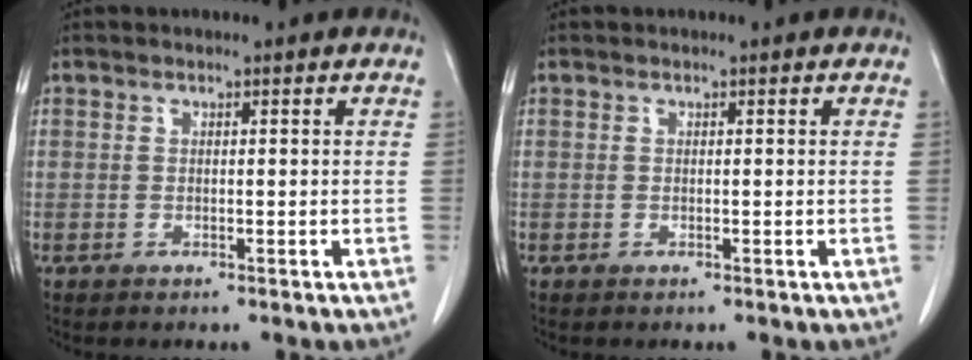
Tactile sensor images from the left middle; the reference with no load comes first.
{"total": 0.0}